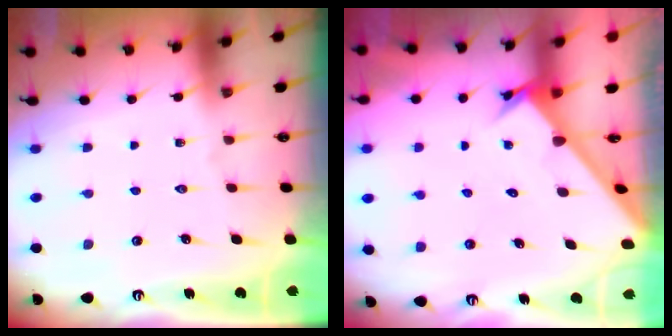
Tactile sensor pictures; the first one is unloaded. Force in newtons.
{"total": 2.4, "press": 2.4, "slide": 0.2}